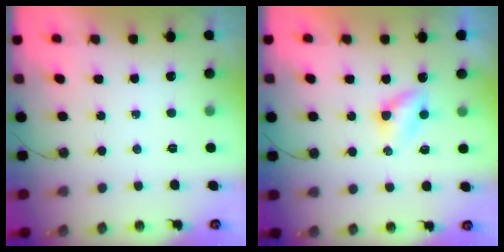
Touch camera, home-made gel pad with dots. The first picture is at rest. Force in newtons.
{"total": 3.5, "press": 3.5, "slide": 0.4}